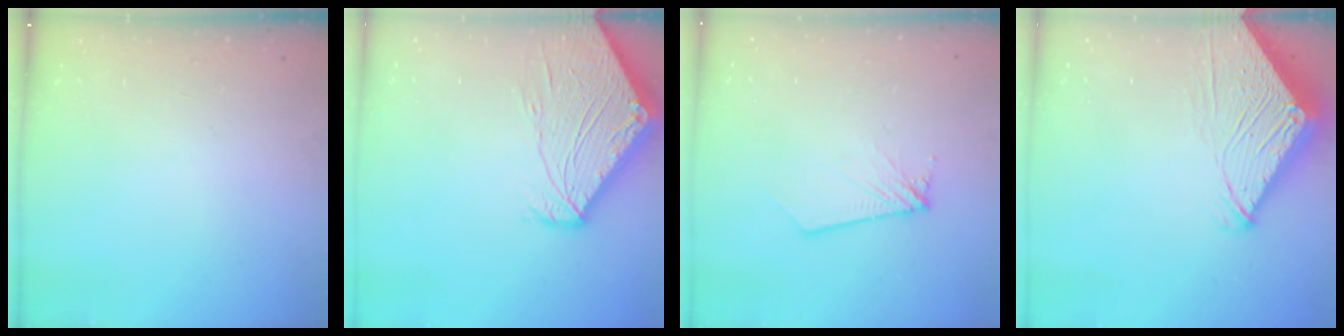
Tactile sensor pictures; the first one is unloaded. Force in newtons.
{"total": 10.9, "press": 10.8, "slide": 1.2}
{"total": 2.7, "press": 2.7, "slide": 0.2}
{"total": 7.1, "press": 7.1, "slide": 0.8}